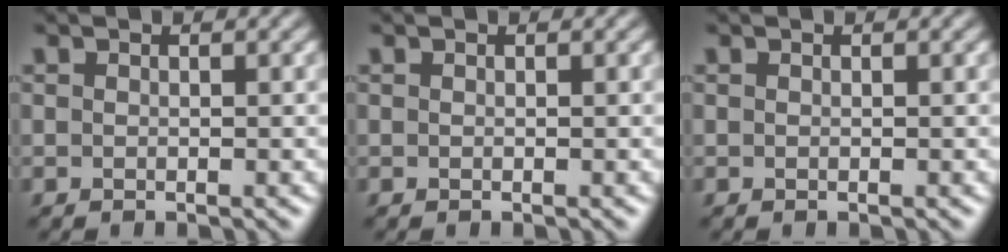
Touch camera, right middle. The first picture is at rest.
{"total": 0.0}
{"total": 0.0}